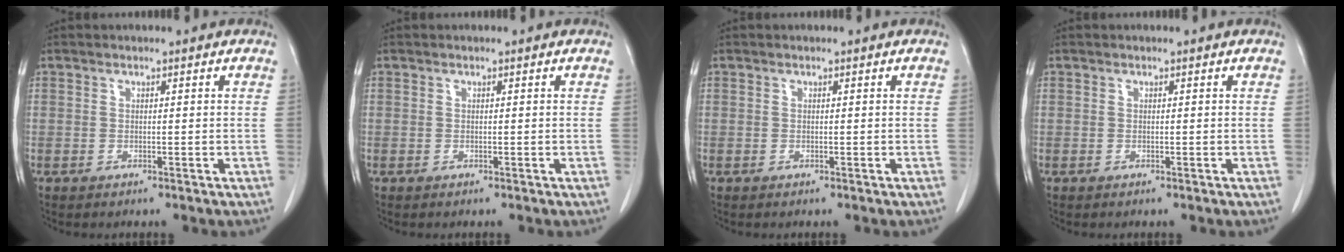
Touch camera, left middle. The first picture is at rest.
{"total": 0.0}
{"total": 0.0}
{"total": 0.0}